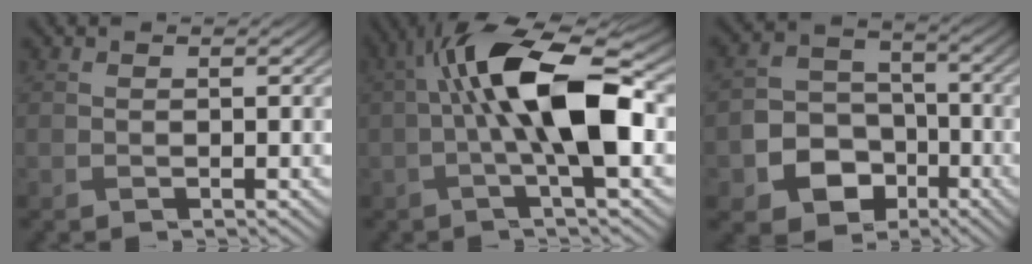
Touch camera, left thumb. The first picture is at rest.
{"total": 11.3, "force": [0.1, 3.2, 10.8], "torque": [-0.193, 0.017, -0.007]}
{"total": 8.7, "force": [-3.9, 6.7, 4.0], "torque": [-0.088, -0.020, -0.079]}